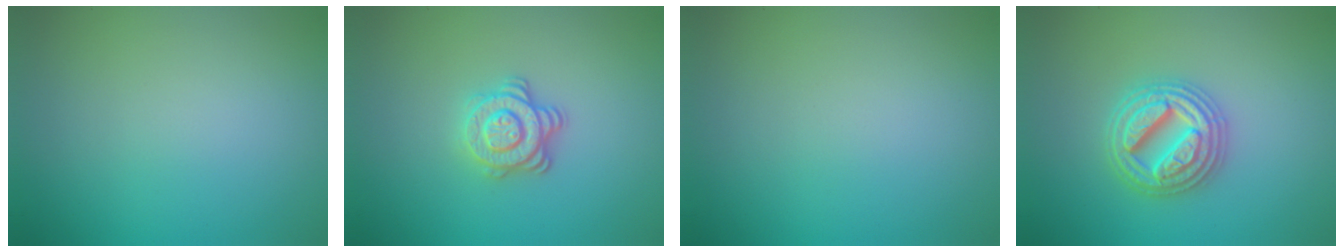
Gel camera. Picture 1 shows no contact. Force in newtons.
{"total": 3.4, "press": 2.9, "slide": 1.8}
{"total": 0.0}
{"total": 4.7, "press": 4.6, "slide": 0.8}